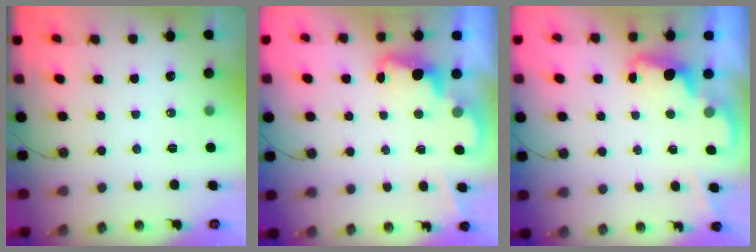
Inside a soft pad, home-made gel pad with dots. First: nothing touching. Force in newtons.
{"total": 2.3, "press": 2.3, "slide": 0.5}
{"total": 2.1, "press": 2.1, "slide": 0.5}